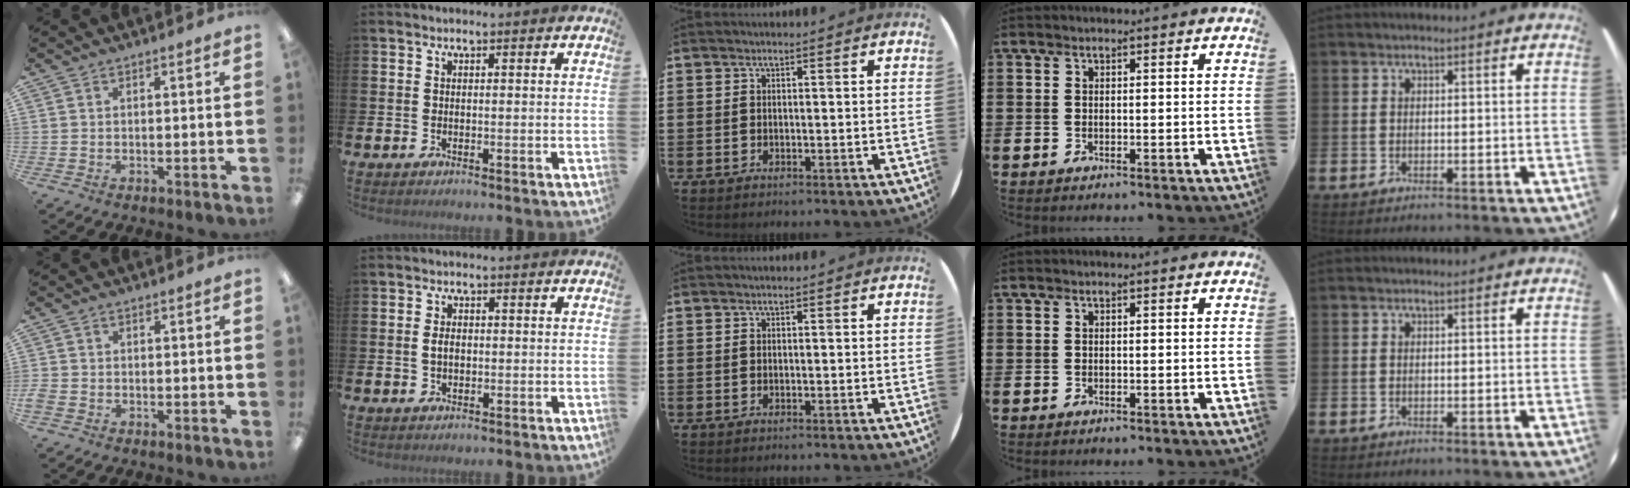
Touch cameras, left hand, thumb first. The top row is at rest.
{"thumb": {"total": 1.5, "force": [-0.8, 1.0, 0.7], "torque": [-0.012, 0.004, -0.015]}, "index": {"total": 2.0, "force": [0.0, 1.3, 1.5], "torque": [-0.016, 0.002, -0.005]}}